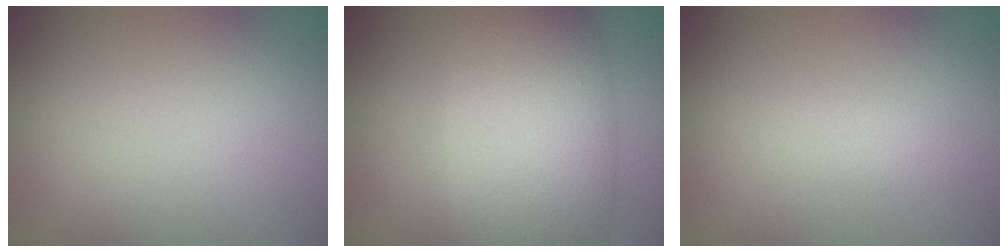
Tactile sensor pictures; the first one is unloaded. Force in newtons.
{"total": 10.1, "press": 10.0, "slide": 0.6}
{"total": 1.4, "press": 1.4, "slide": 0.1}